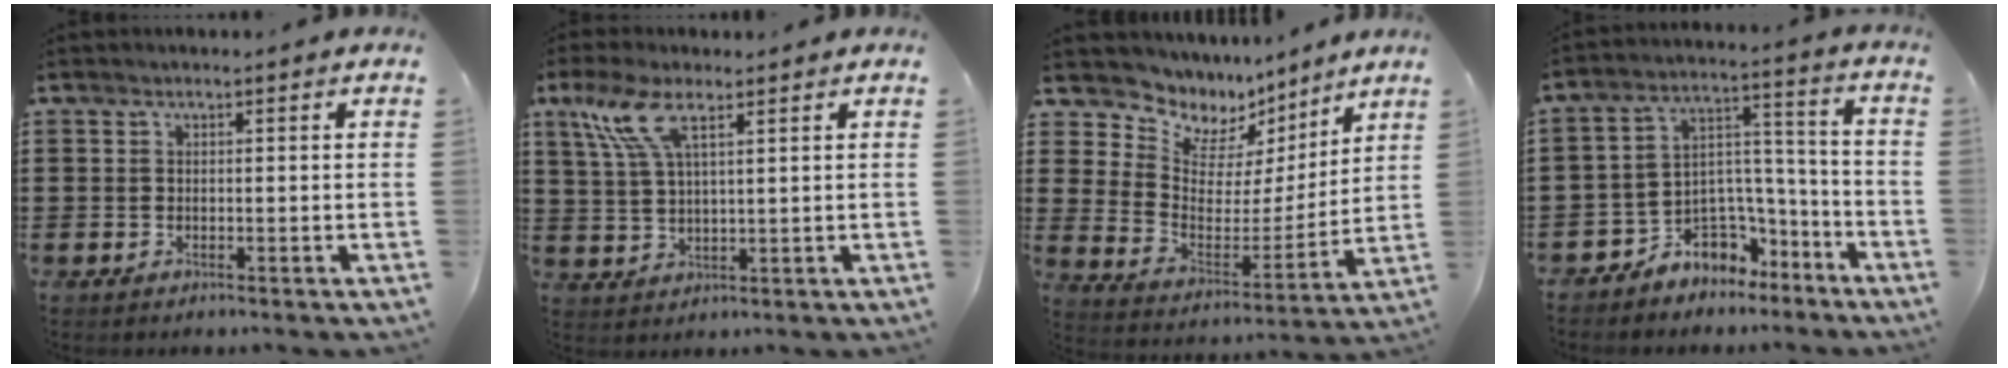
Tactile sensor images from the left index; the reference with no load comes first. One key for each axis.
{"total": 7.5, "fx": 4.3, "fy": 2.0, "fz": 5.9, "tx": -0.143, "ty": 0.004, "tz": 0.072}
{"total": 6.6, "fx": 5.3, "fy": 3.9, "fz": 0.6, "tx": -0.048, "ty": -0.050, "tz": 0.092}
{"total": 6.5, "fx": -5.2, "fy": 3.8, "fz": 0.7, "tx": -0.016, "ty": 0.016, "tz": -0.097}